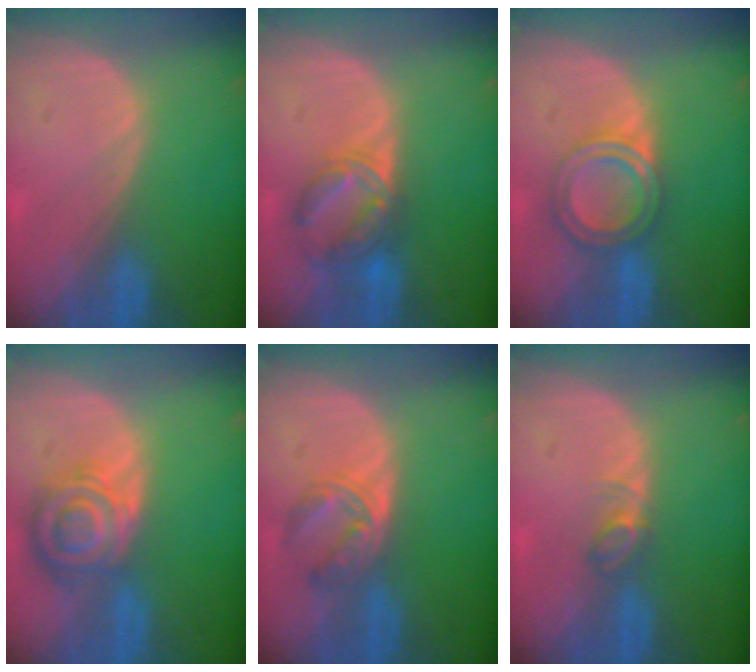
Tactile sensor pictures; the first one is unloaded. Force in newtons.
{"total": 6.8, "press": 6.3, "slide": 2.4}
{"total": 5.9, "press": 5.4, "slide": 2.5}
{"total": 8.3, "press": 7.2, "slide": 4.1}
{"total": 5.5, "press": 4.9, "slide": 2.6}
{"total": 2.4, "press": 2.4, "slide": 0.4}